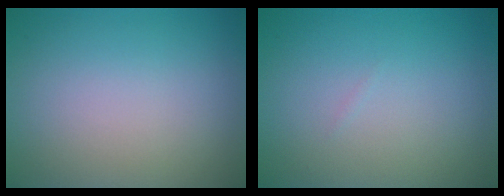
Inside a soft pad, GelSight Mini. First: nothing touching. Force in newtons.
{"total": 0.0}